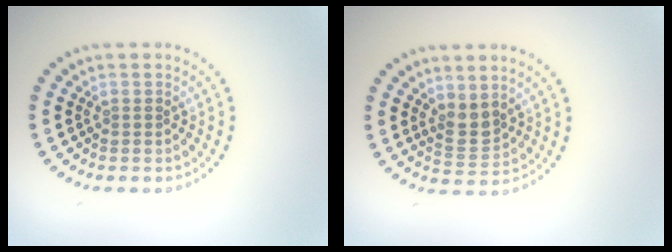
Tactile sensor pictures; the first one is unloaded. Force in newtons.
{"total": 2.1, "press": 1.8, "slide": 1.1}